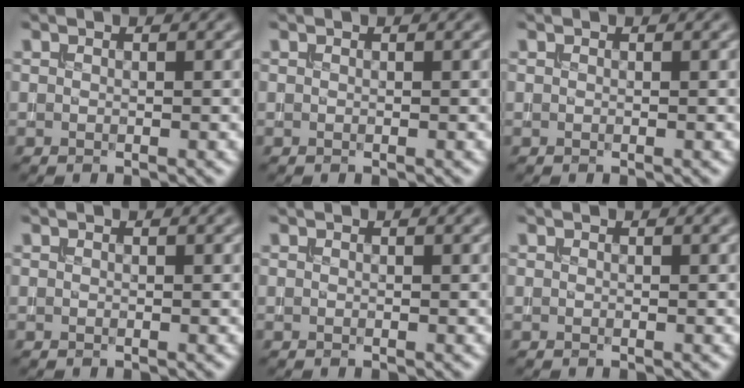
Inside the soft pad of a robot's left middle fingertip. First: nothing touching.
{"total": 0.0}
{"total": 0.0}
{"total": 0.0}
{"total": 0.0}
{"total": 0.0}